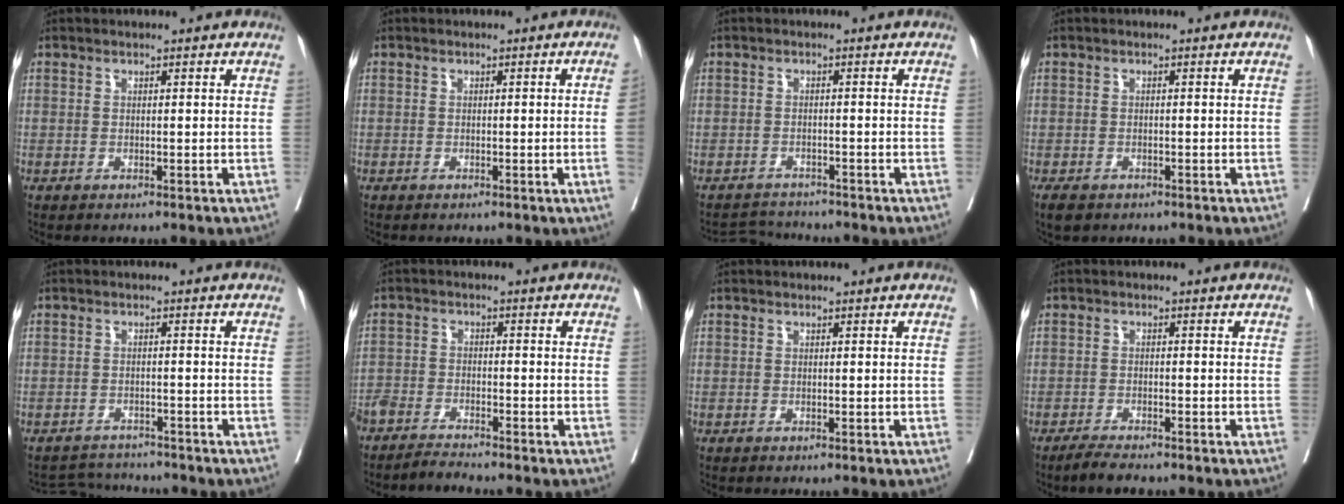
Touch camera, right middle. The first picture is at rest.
{"total": 1.5, "force": [-0.3, -0.6, 1.4], "torque": [-0.017, -0.002, -0.003]}
{"total": 3.1, "force": [-3.0, 0.2, -0.8], "torque": [0.013, -0.010, -0.048]}
{"total": 3.4, "force": [-2.4, 1.5, 1.8], "torque": [-0.035, -0.010, -0.038]}
{"total": 4.1, "force": [-4.0, 0.5, -0.7], "torque": [0.010, 0.002, -0.064]}
{"total": 5.1, "force": [-4.9, -0.1, 1.5], "torque": [-0.016, -0.010, -0.088]}
{"total": 0.0}
{"total": 2.9, "force": [-2.5, 0.5, 1.4], "torque": [-0.029, -0.006, -0.044]}